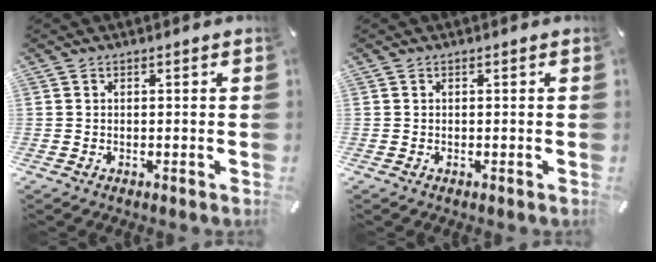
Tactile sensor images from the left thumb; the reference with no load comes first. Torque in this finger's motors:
{"motor_torque": [0.02, 0.04, -0.02, 0.00, 0.00]}